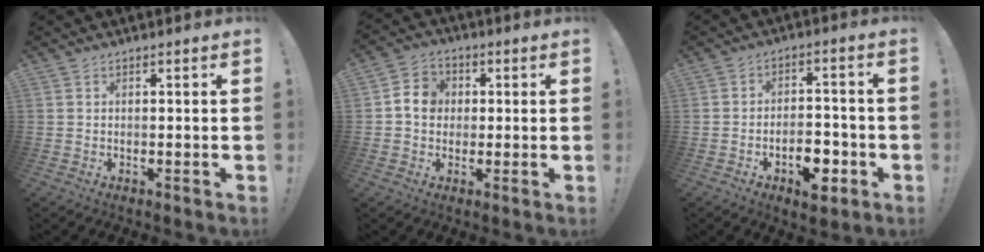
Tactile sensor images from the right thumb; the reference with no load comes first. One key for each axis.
{"total": 7.1, "fx": 0.6, "fy": 6.4, "fz": 3.1, "tx": -0.039, "ty": 0.011, "tz": 0.013}
{"total": 9.5, "fx": -4.4, "fy": 5.6, "fz": 6.3, "tx": -0.081, "ty": 0.030, "tz": -0.070}